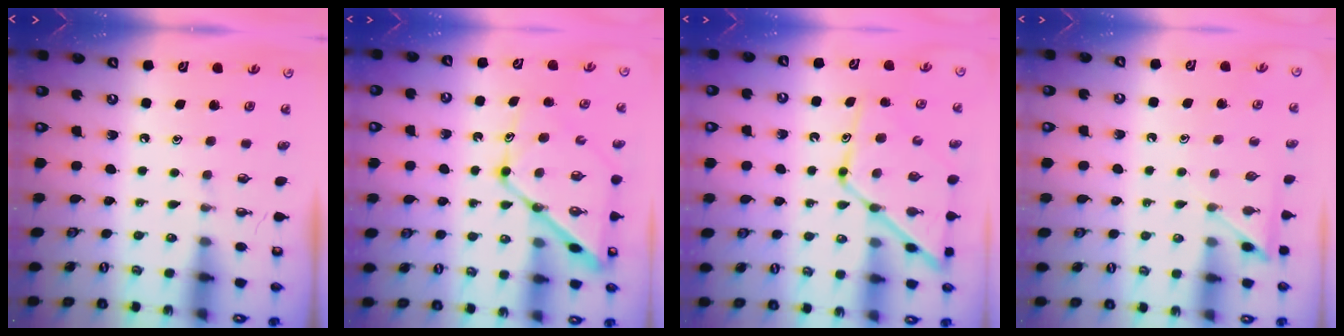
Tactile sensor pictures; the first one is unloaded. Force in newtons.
{"total": 14.2, "press": 14.1, "slide": 1.4}
{"total": 13.3, "press": 13.3, "slide": 1.1}
{"total": 5.9, "press": 5.8, "slide": 0.7}